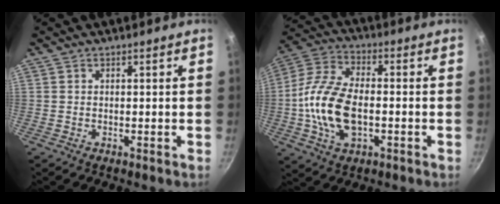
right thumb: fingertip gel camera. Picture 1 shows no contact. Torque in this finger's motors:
{"motor_torque": [-0.21, 1.13, 1.48, -0.36, 0.21]}